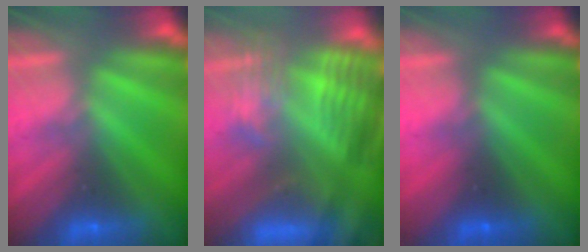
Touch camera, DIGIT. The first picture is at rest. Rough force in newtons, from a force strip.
{"total": 12.7}
{"total": 3.1}